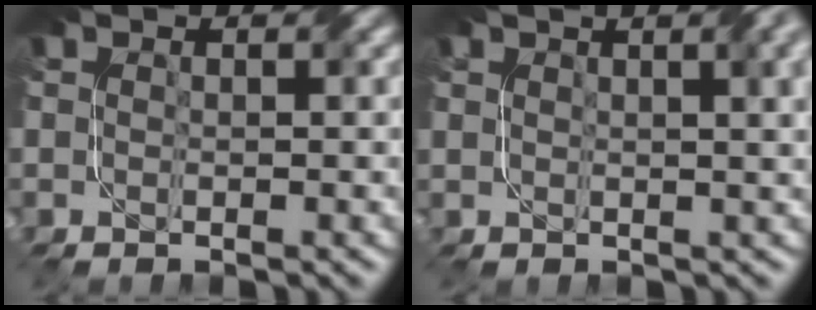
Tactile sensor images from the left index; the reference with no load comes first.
{"total": 8.6, "force": [4.1, 3.8, 6.5], "torque": [-0.044, 0.048, 0.025]}